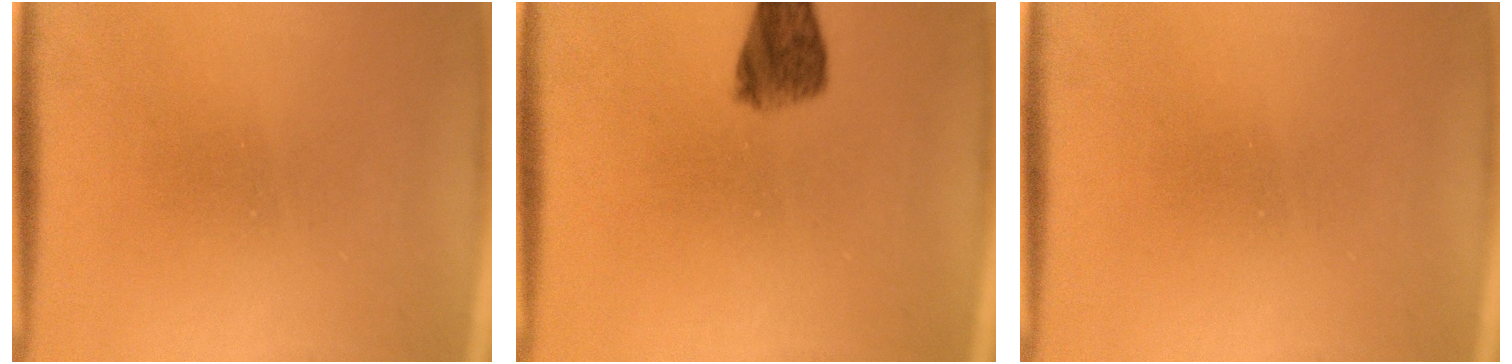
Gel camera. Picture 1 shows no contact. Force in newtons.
{"total": 5.6}
{"total": 0.0}